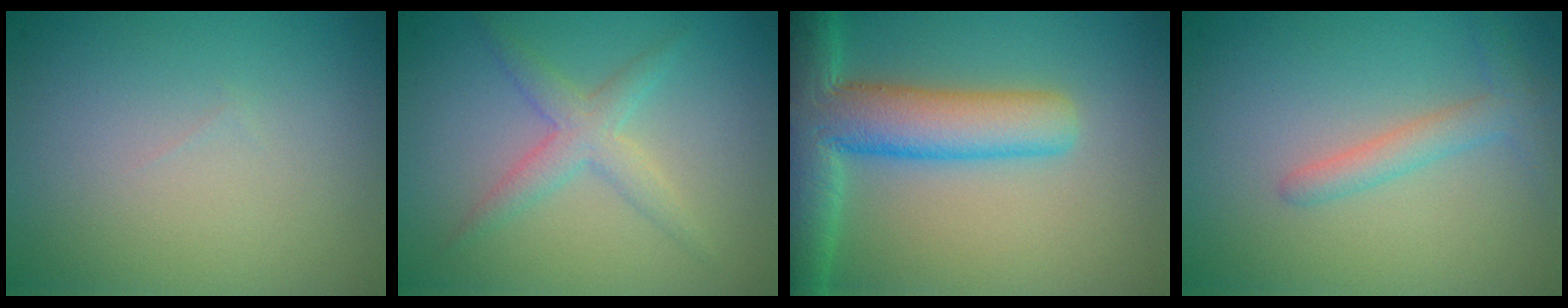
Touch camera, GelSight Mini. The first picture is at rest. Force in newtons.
{"total": 2.6, "press": 2.6, "slide": 0.1}
{"total": 9.1, "press": 9.1, "slide": 0.6}
{"total": 2.1, "press": 2.1, "slide": 0.1}